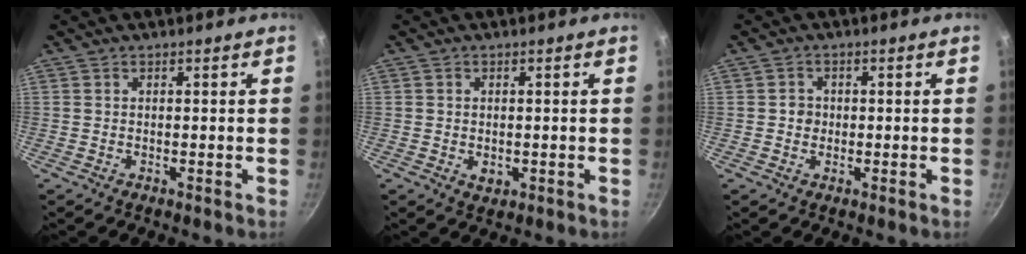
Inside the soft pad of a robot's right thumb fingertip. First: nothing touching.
{"total": 2.2, "force": [-0.4, 1.8, 1.3], "torque": [-0.023, -0.002, -0.002]}
{"total": 2.3, "force": [-0.1, 2.1, 0.8], "torque": [0.000, 0.007, -0.005]}